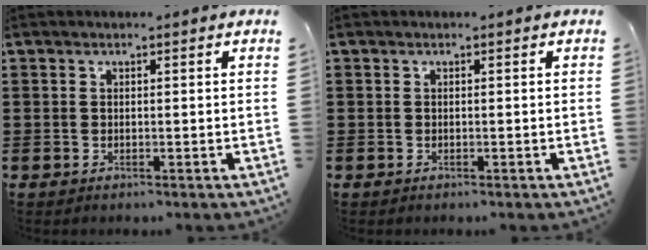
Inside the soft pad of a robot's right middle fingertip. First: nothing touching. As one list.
[{"total": 0.0}]